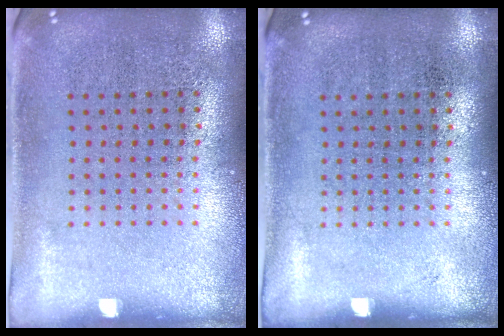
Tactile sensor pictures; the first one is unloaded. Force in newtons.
{"total": 0.0}